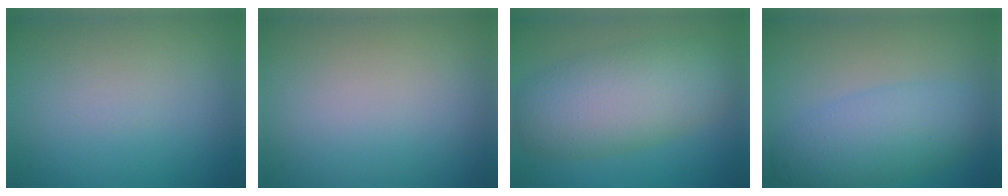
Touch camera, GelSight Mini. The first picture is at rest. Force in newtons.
{"total": 0.0}
{"total": 7.6, "press": 7.6, "slide": 0.6}
{"total": 4.9, "press": 4.9, "slide": 0.1}